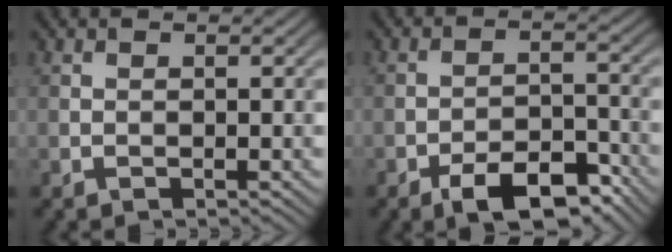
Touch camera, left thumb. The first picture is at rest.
{"total": 8.0, "force": [-5.3, 3.3, 5.1], "torque": [-0.072, 0.005, -0.091]}